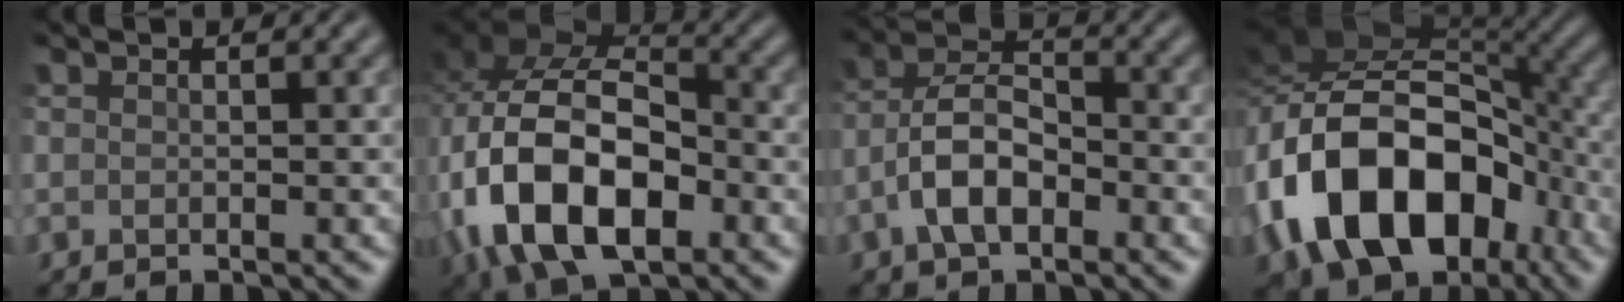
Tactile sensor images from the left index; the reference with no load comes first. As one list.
[{"total": 14.2, "force": [-4.0, 8.7, 10.5], "torque": [-0.201, -0.014, -0.077]}, {"total": 5.7, "force": [-2.3, 2.9, 4.3], "torque": [-0.076, 0.011, -0.049]}, {"total": 15.4, "force": [-5.4, 10.1, 10.3], "torque": [-0.184, 0.002, -0.100]}]